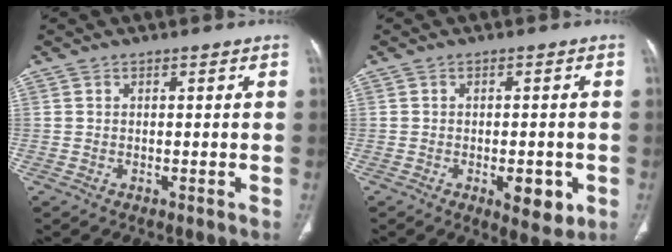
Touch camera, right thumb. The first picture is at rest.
{"total": 6.6, "force": [-2.1, 2.9, 5.5], "torque": [-0.061, -0.003, -0.021]}